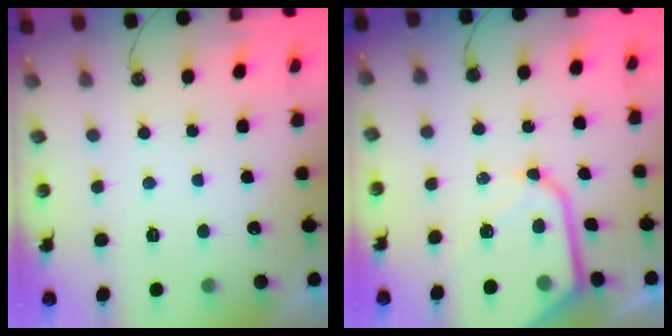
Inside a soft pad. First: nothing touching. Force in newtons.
{"total": 13.5, "press": 13.4, "slide": 1.2}